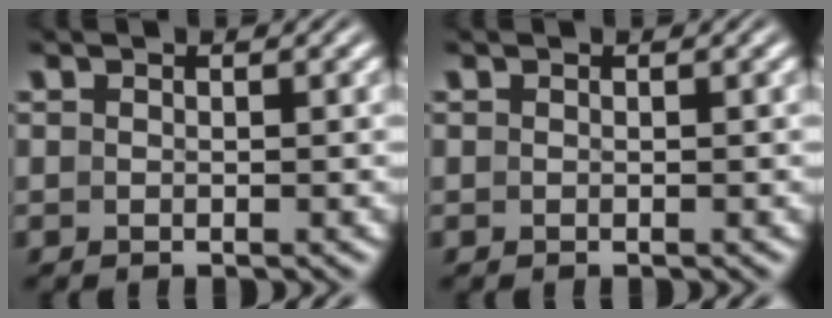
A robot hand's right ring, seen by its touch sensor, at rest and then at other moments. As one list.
[{"total": 0.0}]